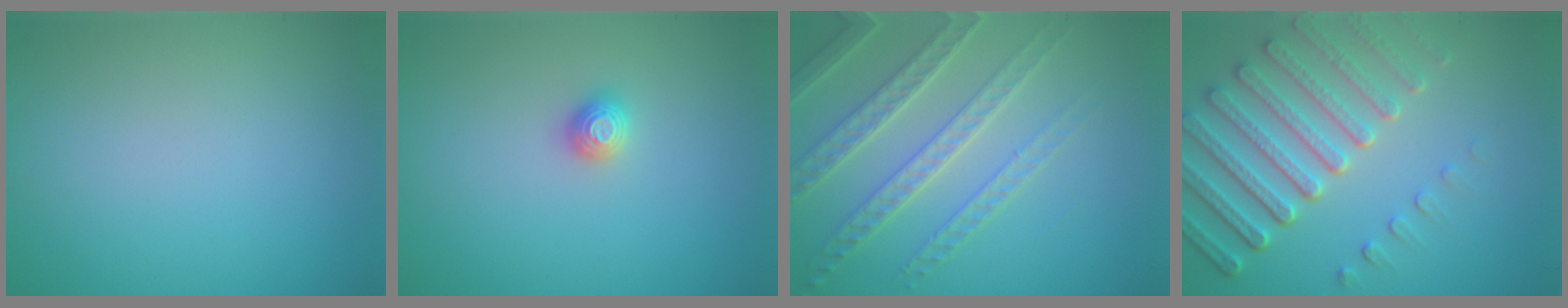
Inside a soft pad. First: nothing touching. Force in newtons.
{"total": 1.1, "press": 1.1, "slide": 0.2}
{"total": 4.7, "press": 4.3, "slide": 1.8}
{"total": 7.0, "press": 5.3, "slide": 4.5}